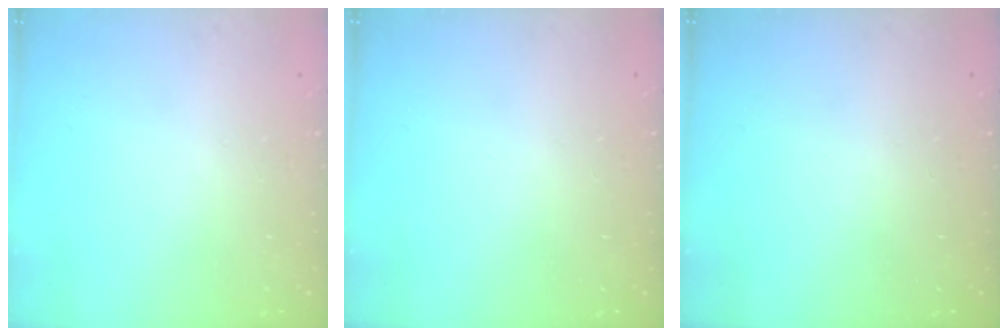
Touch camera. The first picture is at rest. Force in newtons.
{"total": 0.0}
{"total": 0.0}